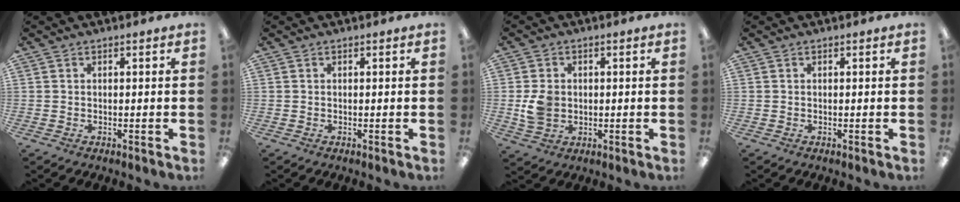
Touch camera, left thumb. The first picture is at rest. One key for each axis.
{"total": 0.0}
{"total": 5.8, "fx": -0.1, "fy": 4.7, "fz": 3.4, "tx": -0.052, "ty": 0.004, "tz": -0.001}
{"total": 0.0}